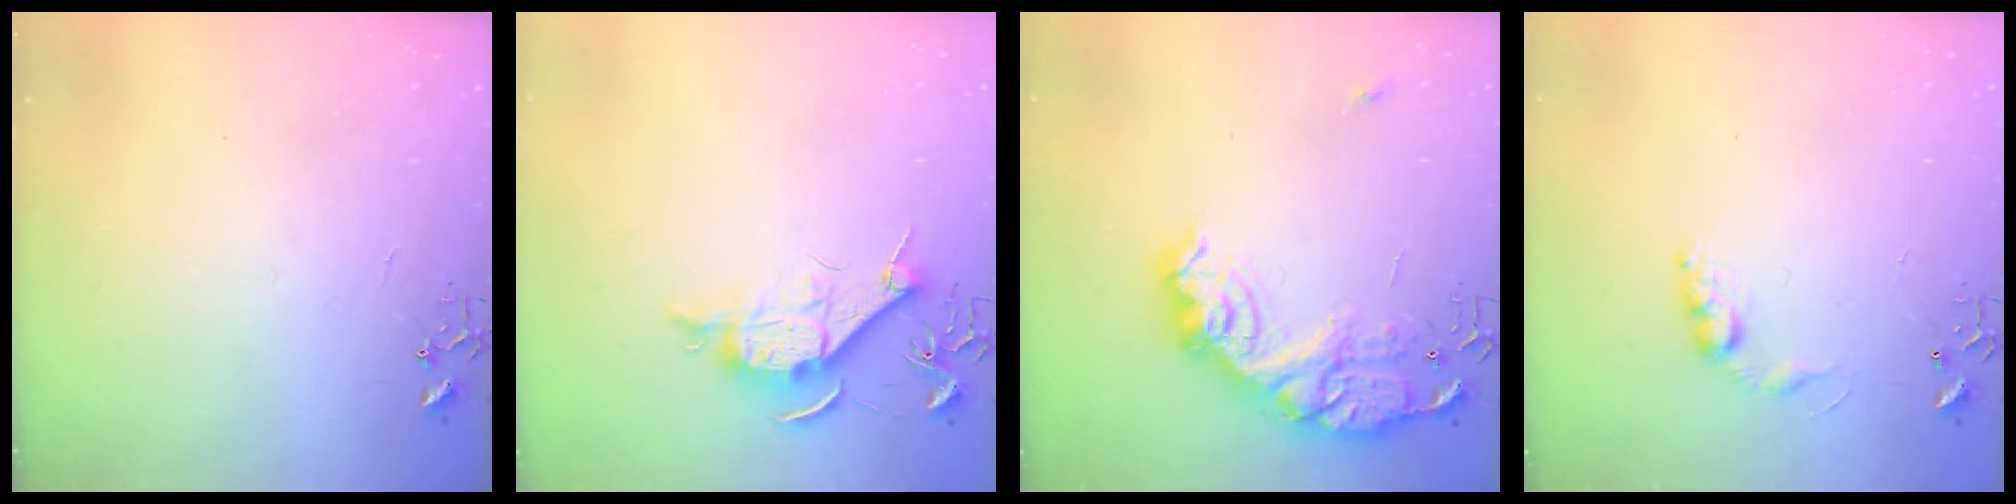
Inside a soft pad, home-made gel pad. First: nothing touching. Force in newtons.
{"total": 9.3, "press": 9.2, "slide": 1.1}
{"total": 18.7, "press": 18.7, "slide": 1.3}
{"total": 8.6, "press": 8.6, "slide": 0.4}